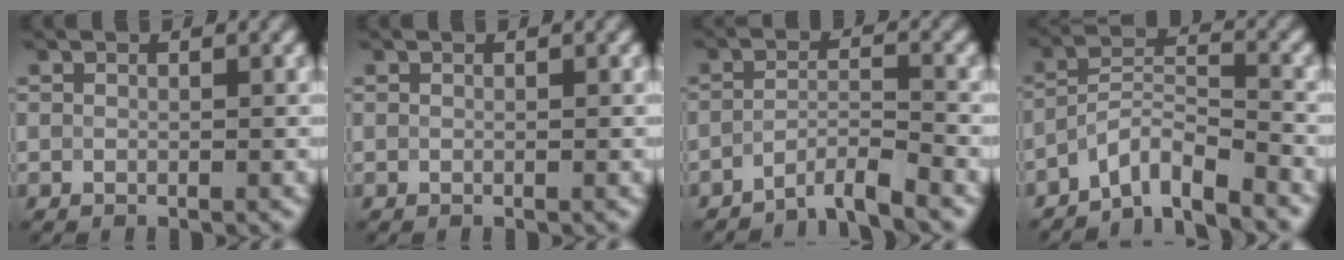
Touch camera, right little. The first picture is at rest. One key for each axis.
{"total": 0.0}
{"total": 3.1, "fx": -2.7, "fy": 0.3, "fz": 1.5, "tx": -0.021, "ty": 0.004, "tz": -0.059}
{"total": 4.7, "fx": -3.9, "fy": 1.0, "fz": 2.3, "tx": -0.032, "ty": 0.005, "tz": -0.075}